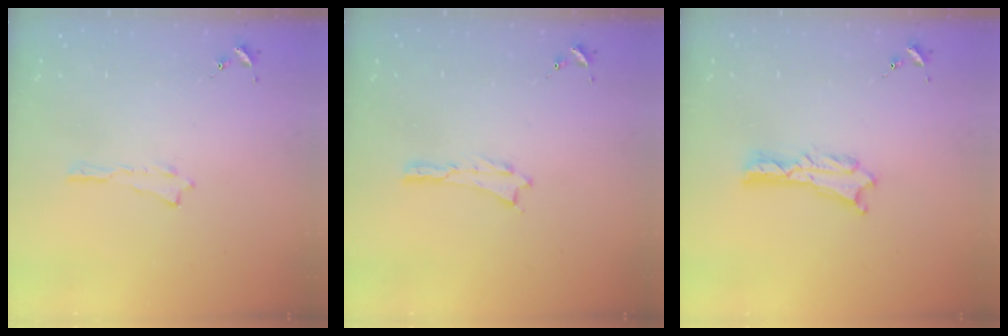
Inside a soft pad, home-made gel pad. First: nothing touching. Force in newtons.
{"total": 0.0}
{"total": 1.3, "press": 1.3, "slide": 0.1}